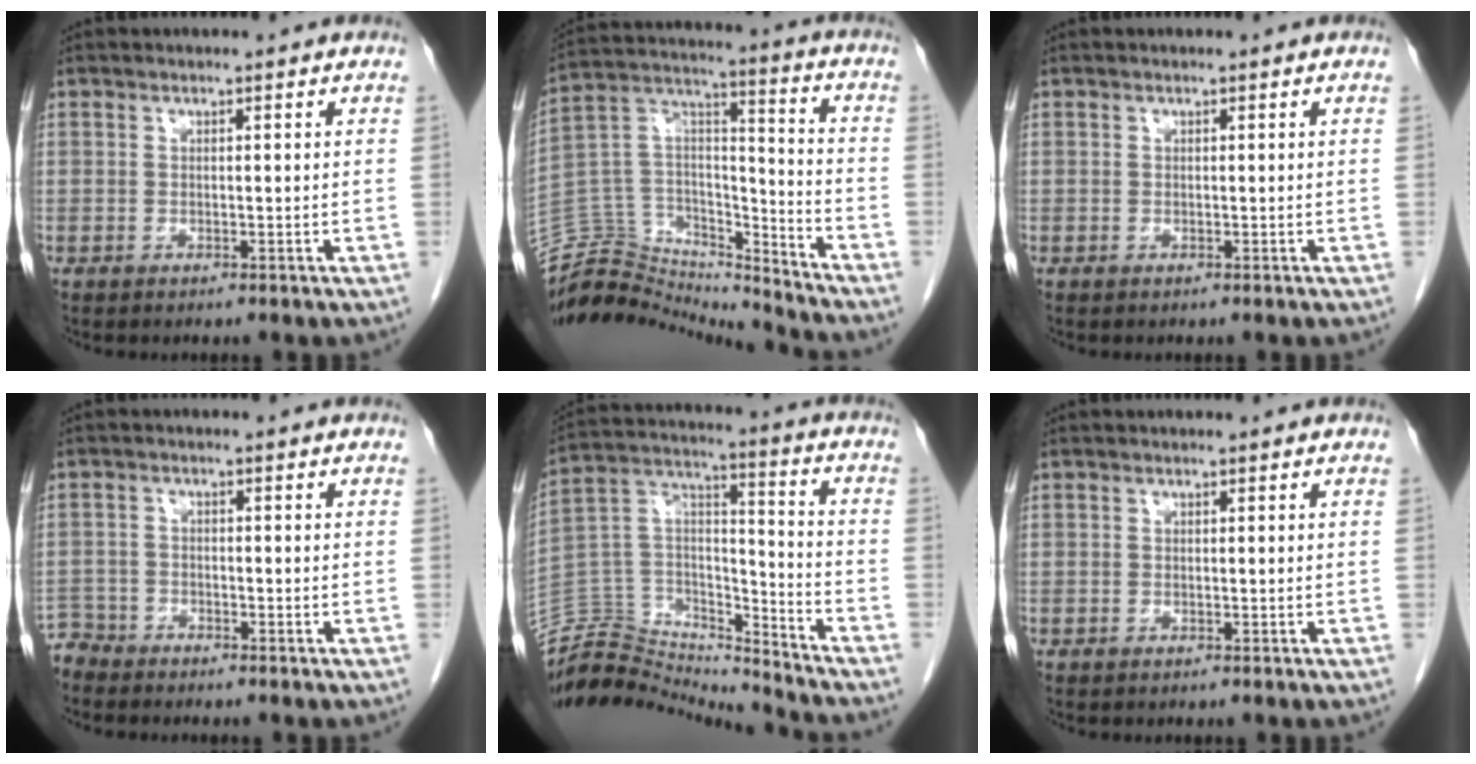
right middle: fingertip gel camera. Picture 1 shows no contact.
{"total": 17.8, "force": [-17.5, 2.4, 1.4], "torque": [-0.023, 0.069, -0.303]}
{"total": 0.0}
{"total": 3.3, "force": [-3.1, 0.5, -1.0], "torque": [0.020, -0.008, -0.063]}
{"total": 17.2, "force": [-17.1, 1.6, 0.8], "torque": [-0.011, 0.063, -0.301]}
{"total": 0.0}